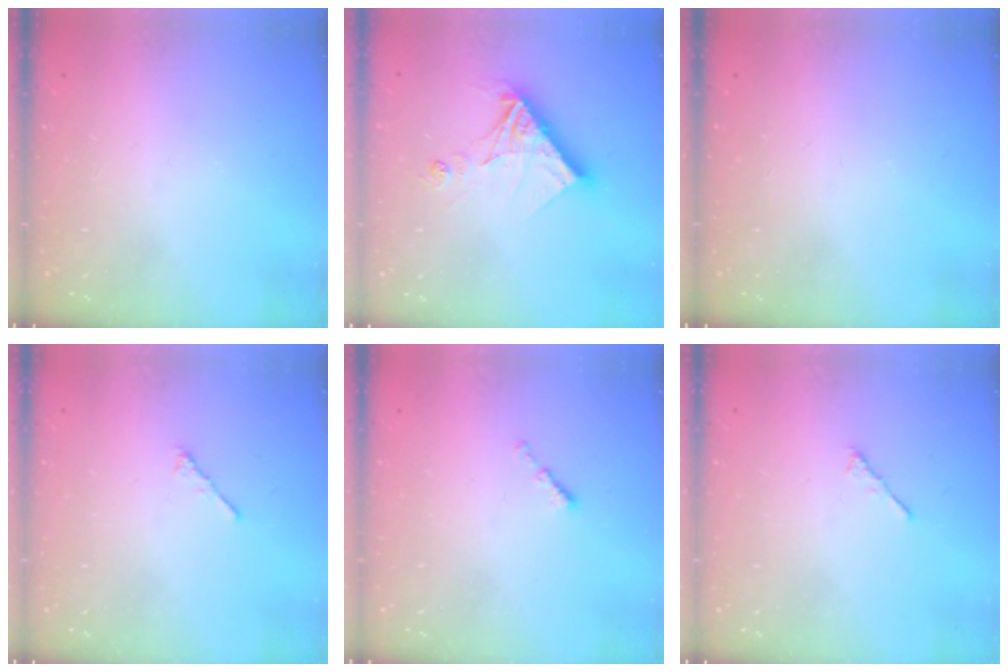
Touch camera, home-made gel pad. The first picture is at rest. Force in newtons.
{"total": 14.1, "press": 14.0, "slide": 1.5}
{"total": 0.0}
{"total": 2.3, "press": 2.2, "slide": 0.6}
{"total": 0.0}
{"total": 2.3, "press": 2.2, "slide": 0.6}